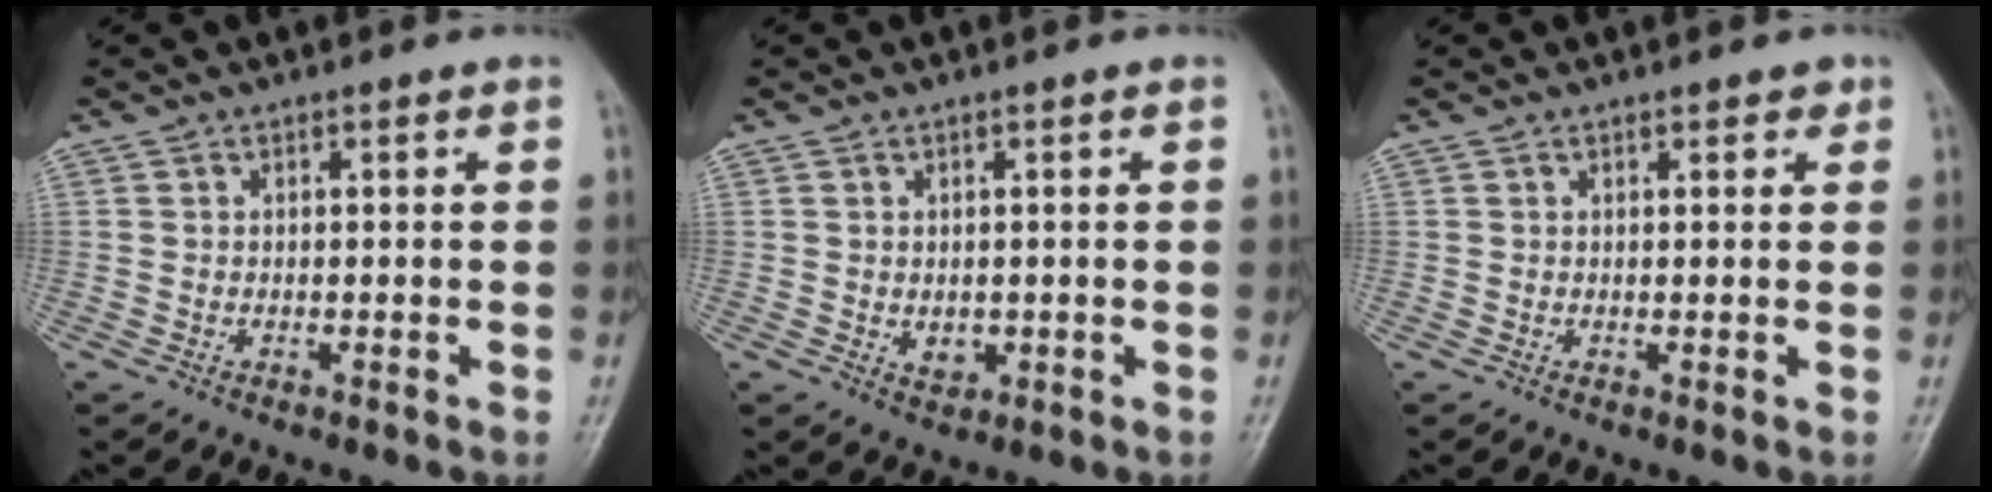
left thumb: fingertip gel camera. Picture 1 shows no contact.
{"total": 2.4, "force": [-0.1, 1.8, 1.6], "torque": [-0.017, -0.003, 0.005]}
{"total": 1.8, "force": [1.2, 0.9, 1.0], "torque": [-0.001, -0.003, 0.011]}